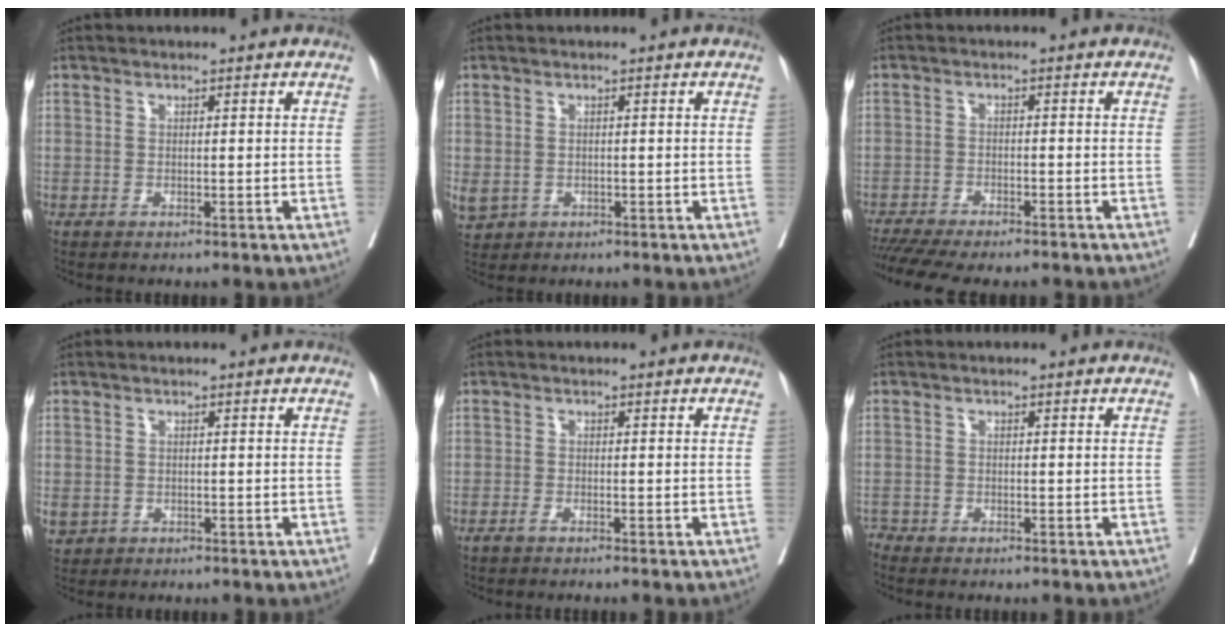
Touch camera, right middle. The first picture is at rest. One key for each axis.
{"total": 4.4, "fx": -1.3, "fy": 3.8, "fz": 1.9, "tx": -0.049, "ty": -0.003, "tz": -0.012}
{"total": 12.7, "fx": -11.1, "fy": 2.3, "fz": 5.6, "tx": -0.095, "ty": -0.012, "tz": -0.160}
{"total": 3.0, "fx": -1.1, "fy": 2.6, "fz": 1.0, "tx": -0.023, "ty": -0.002, "tz": -0.010}
{"total": 1.5, "fx": -1.2, "fy": -0.2, "fz": 0.8, "tx": -0.010, "ty": 0.001, "tz": -0.020}
{"total": 1.0, "fx": -1.0, "fy": 0.1, "fz": -0.2, "tx": 0.003, "ty": -0.005, "tz": -0.022}